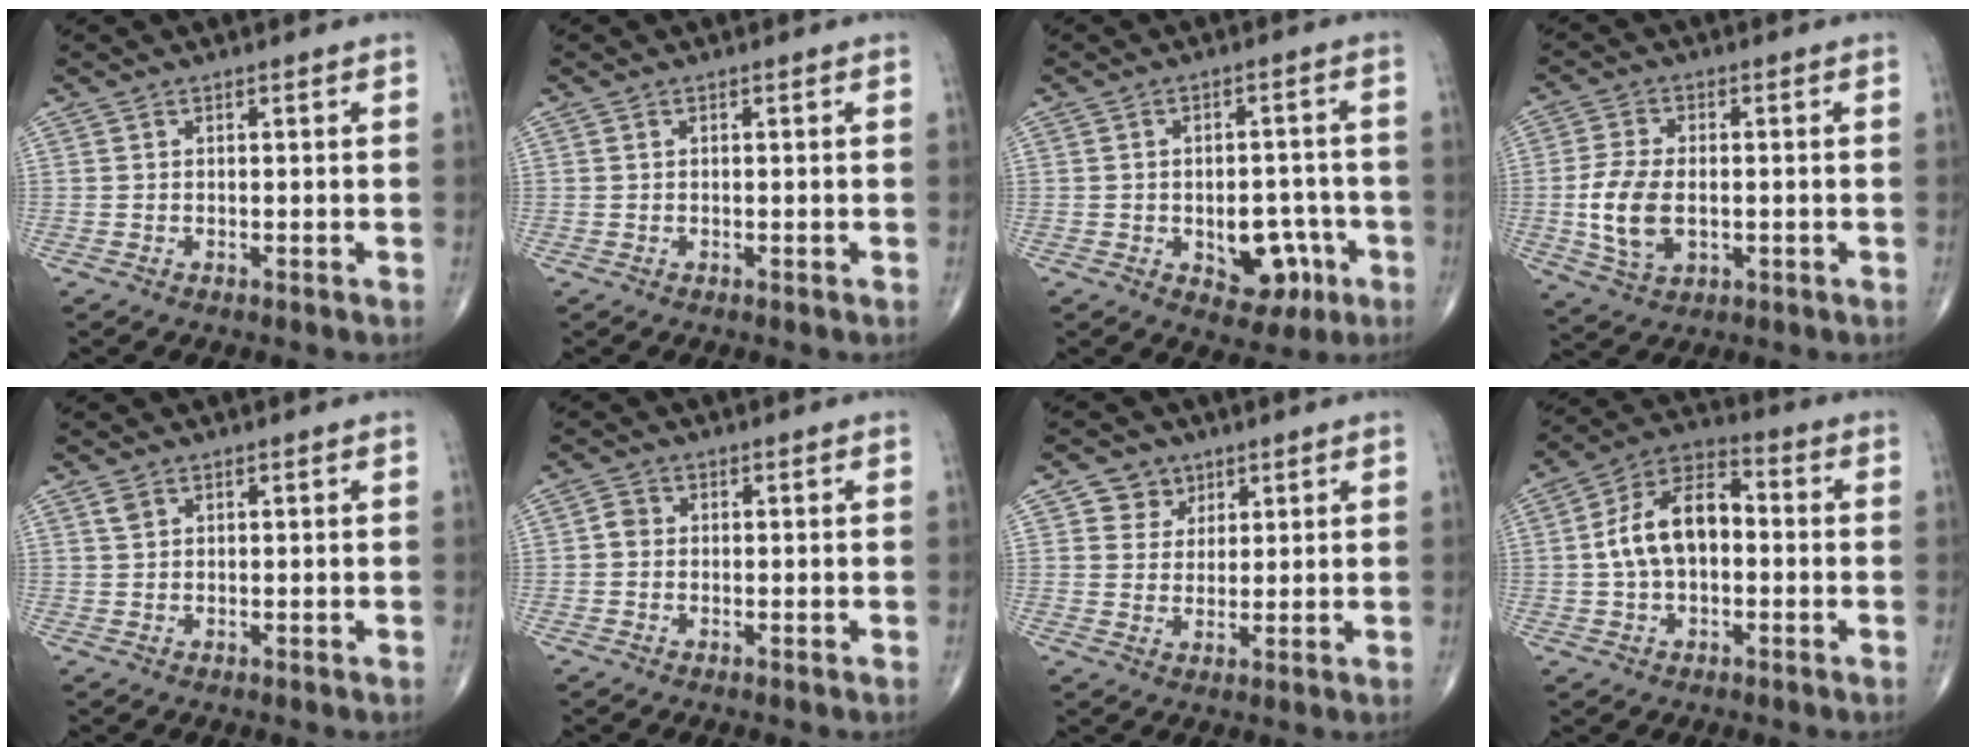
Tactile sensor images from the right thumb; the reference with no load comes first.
{"total": 0.0}
{"total": 8.9, "force": [-3.0, 5.7, 6.2], "torque": [-0.042, 0.024, -0.029]}
{"total": 9.6, "force": [-1.0, 5.6, 7.7], "torque": [-0.150, -0.002, -0.016]}
{"total": 1.4, "force": [0.8, 0.8, 0.7], "torque": [-0.009, 0.003, 0.017]}
{"total": 1.7, "force": [-0.1, 1.5, 0.8], "torque": [-0.004, 0.004, -0.005]}
{"total": 4.8, "force": [2.5, 4.1, 0.6], "torque": [0.013, -0.011, 0.042]}
{"total": 12.4, "force": [0.0, 7.5, 9.9], "torque": [-0.165, 0.036, -0.011]}